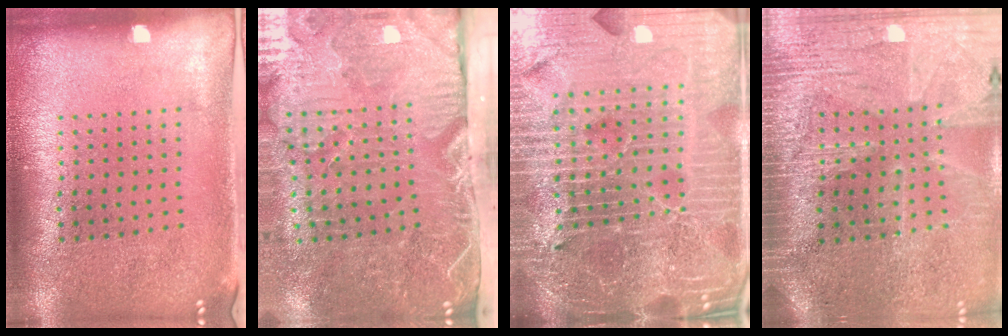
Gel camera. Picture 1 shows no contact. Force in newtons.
{"total": 5.4, "press": 4.4, "slide": 3.0}
{"total": 7.2, "press": 6.3, "slide": 3.6}
{"total": 3.4, "press": 3.2, "slide": 1.2}